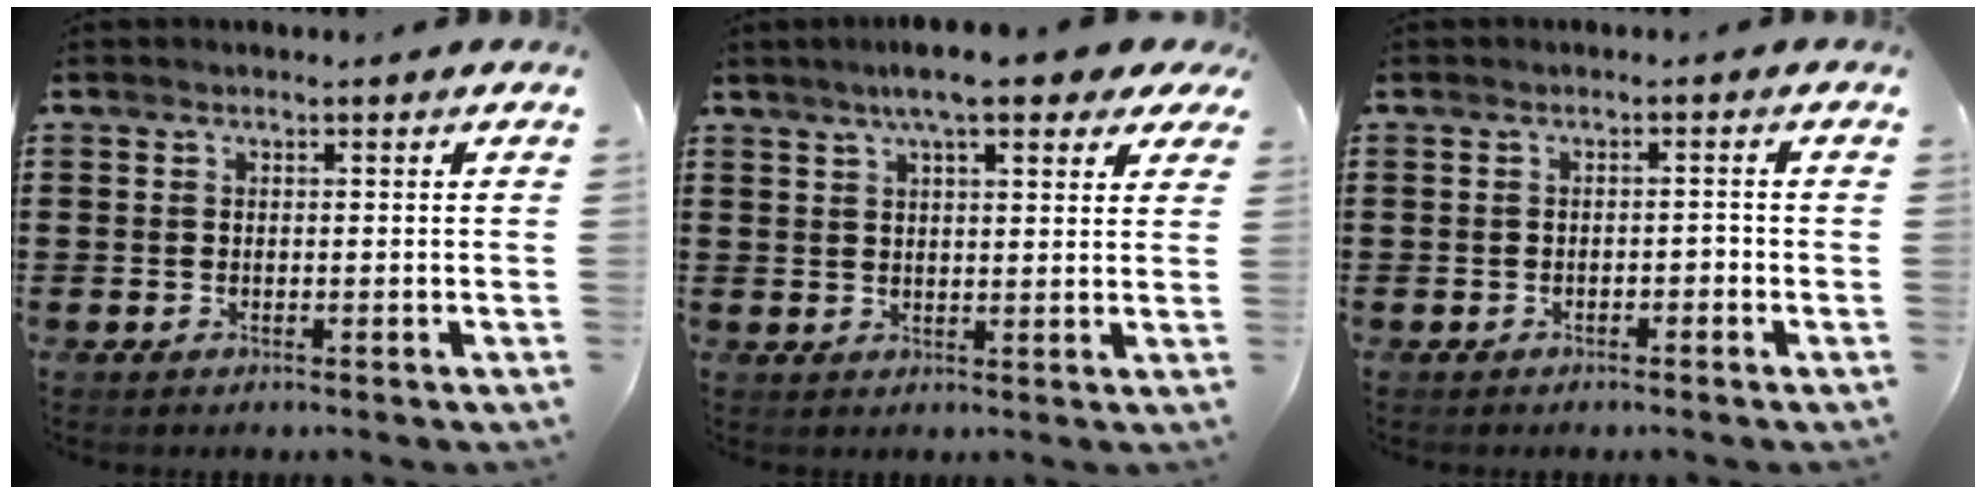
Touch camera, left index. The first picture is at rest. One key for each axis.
{"total": 7.3, "fx": 5.3, "fy": 1.2, "fz": 4.9, "tx": -0.093, "ty": -0.004, "tz": 0.091}
{"total": 1.2, "fx": -1.0, "fy": 0.4, "fz": 0.3, "tx": -0.014, "ty": -0.001, "tz": -0.023}